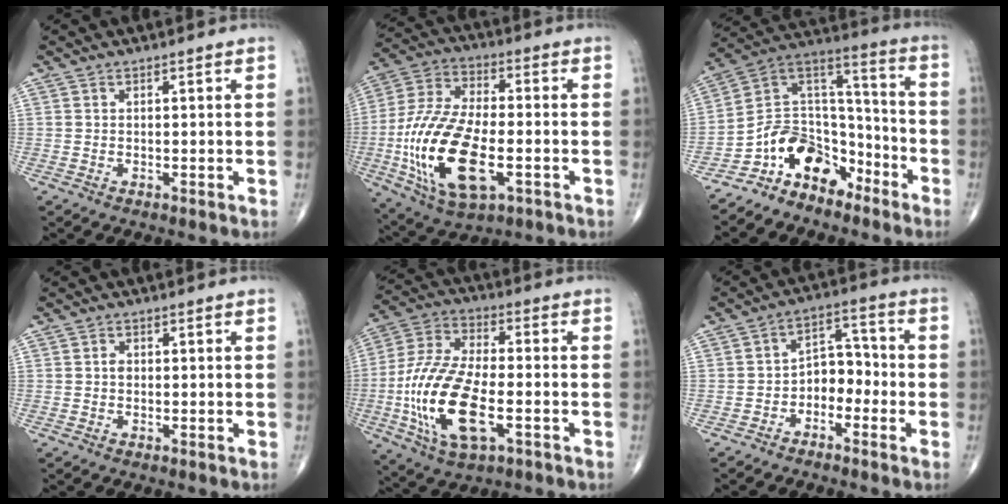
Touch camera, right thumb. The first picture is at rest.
{"total": 21.3, "force": [-5.1, 10.2, 18.0], "torque": [-0.370, 0.010, -0.084]}
{"total": 14.2, "force": [-9.2, 8.5, 6.6], "torque": [-0.086, 0.110, -0.175]}
{"total": 1.1, "force": [0.0, 0.9, 0.6], "torque": [-0.006, 0.003, -0.002]}
{"total": 19.2, "force": [-4.7, 8.7, 16.4], "torque": [-0.342, 0.015, -0.083]}
{"total": 6.7, "force": [-2.7, 4.7, 3.9], "torque": [-0.031, 0.043, -0.058]}